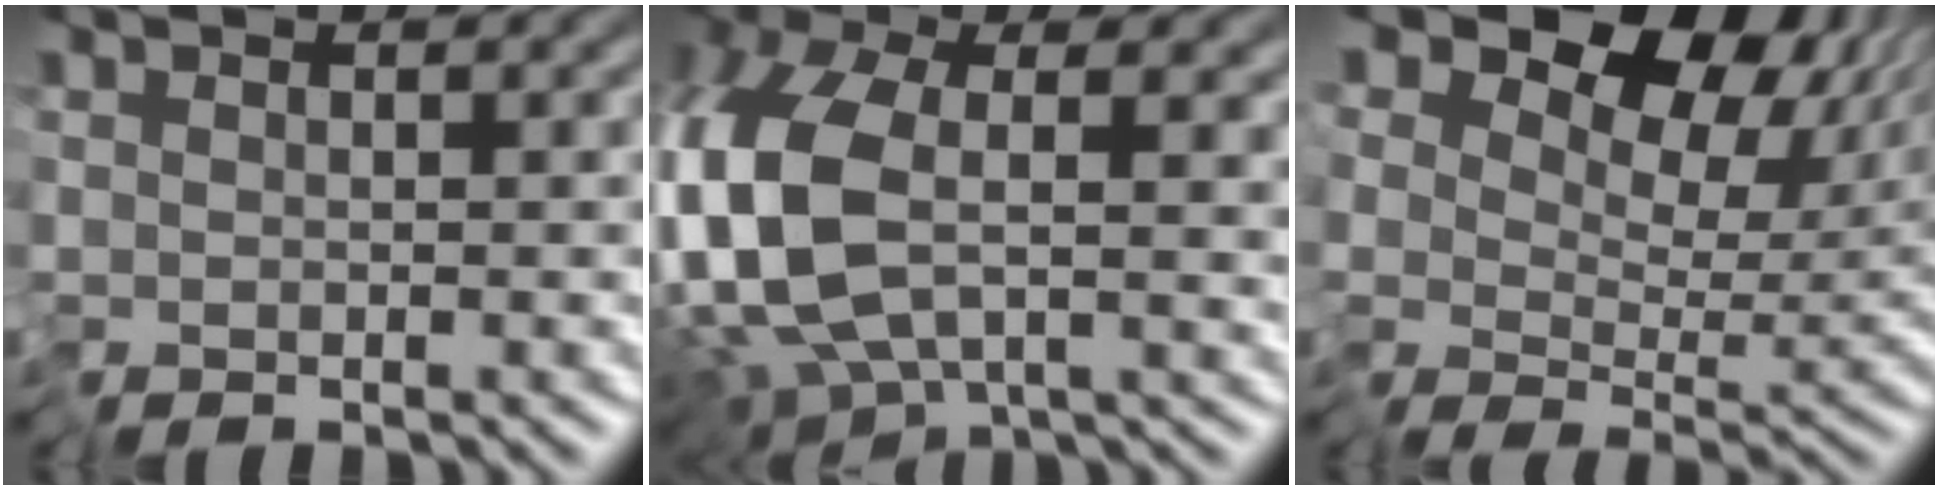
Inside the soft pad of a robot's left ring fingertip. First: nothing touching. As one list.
[{"total": 11.6, "force": [-1.1, 6.4, 9.5], "torque": [-0.242, -0.018, -0.018]}, {"total": 13.2, "force": [6.7, 8.4, 7.7], "torque": [-0.102, 0.037, 0.100]}]